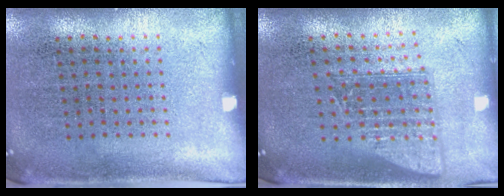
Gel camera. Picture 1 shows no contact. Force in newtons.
{"total": 1.6, "press": 1.2, "slide": 1.0}